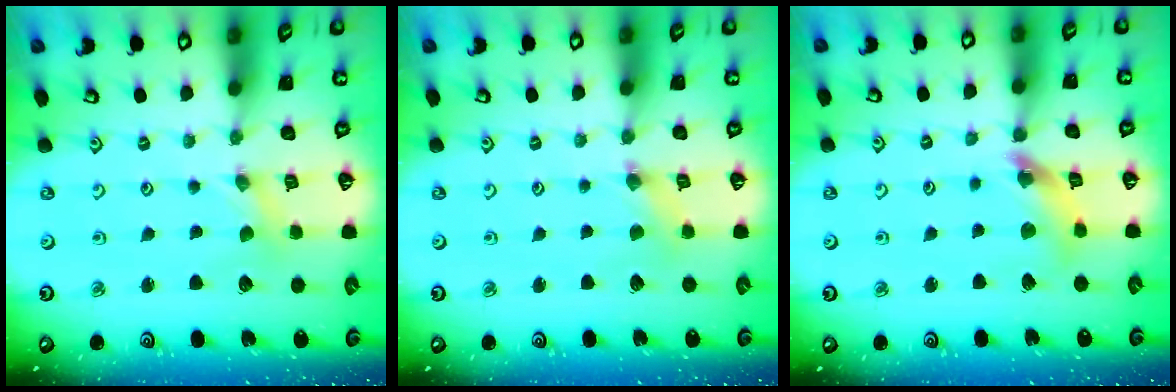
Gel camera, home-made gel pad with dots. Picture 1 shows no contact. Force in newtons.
{"total": 1.3, "press": 1.3, "slide": 0.3}
{"total": 10.6, "press": 10.5, "slide": 1.3}